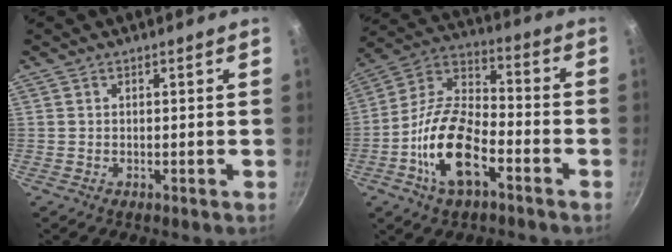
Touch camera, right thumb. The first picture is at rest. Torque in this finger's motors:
{"motor_torque": [0.23, 0.80, 1.72, -1.06, 0.16]}